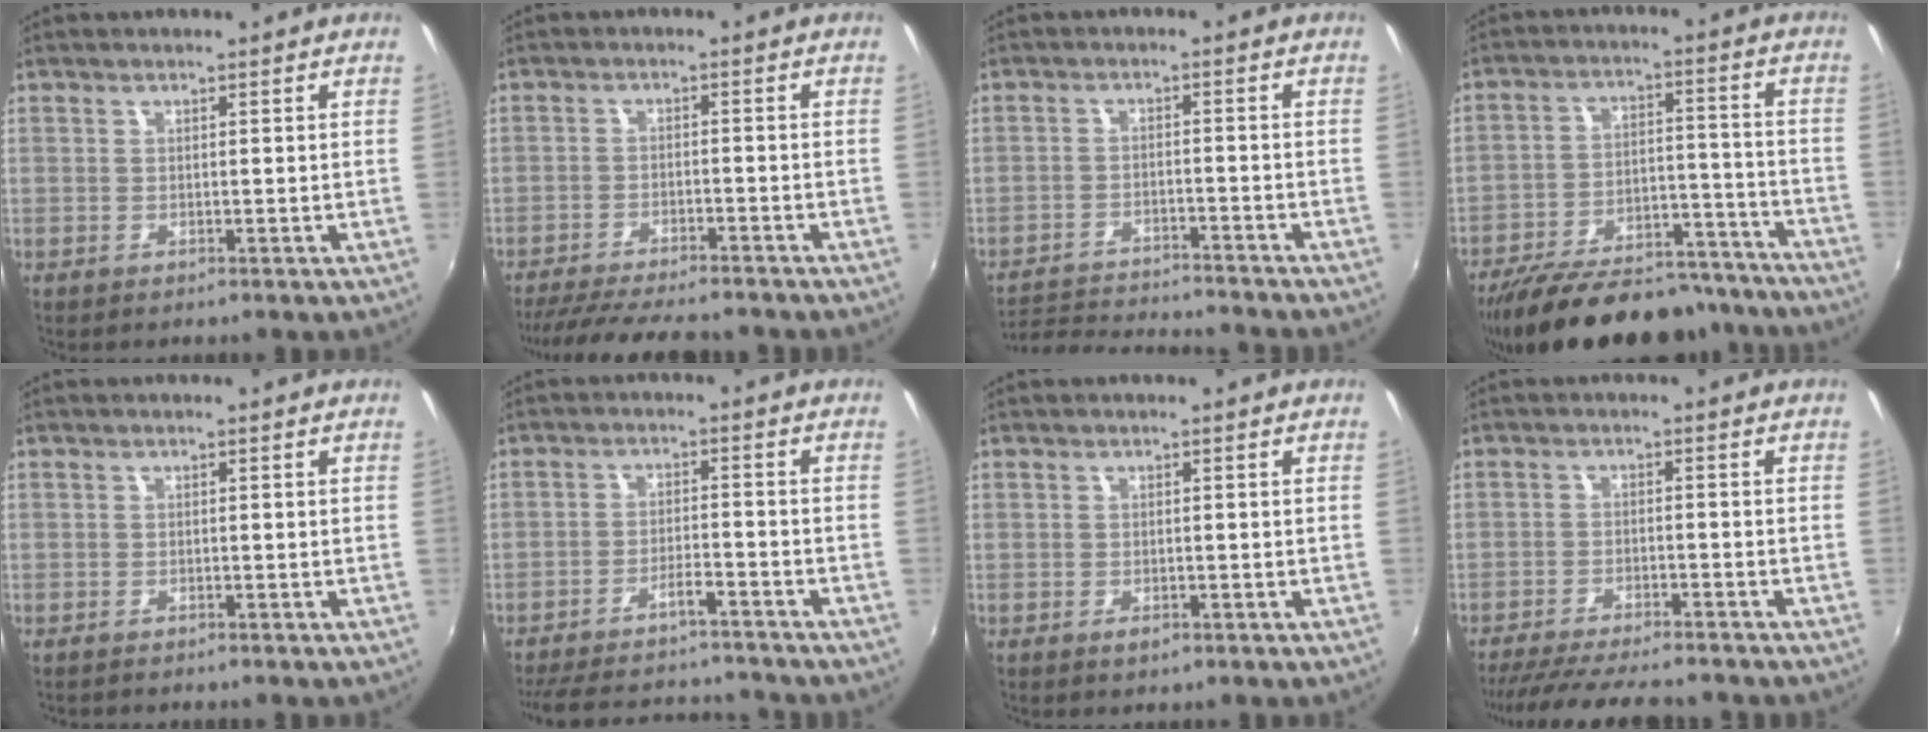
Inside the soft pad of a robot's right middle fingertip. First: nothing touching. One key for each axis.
{"total": 14.7, "fx": -12.9, "fy": 2.7, "fz": 6.6, "tx": -0.138, "ty": -0.021, "tz": -0.196}
{"total": 13.6, "fx": -12.7, "fy": 1.1, "fz": 4.7, "tx": -0.108, "ty": -0.006, "tz": -0.193}
{"total": 26.4, "fx": -22.5, "fy": 9.0, "fz": 10.4, "tx": -0.200, "ty": 0.015, "tz": -0.301}
{"total": 0.9, "fx": -0.8, "fy": 0.1, "fz": 0.1, "tx": -0.007, "ty": -0.002, "tz": -0.013}
{"total": 15.1, "fx": -13.8, "fy": 2.6, "fz": 5.4, "tx": -0.125, "ty": 0.016, "tz": -0.203}
{"total": 1.4, "fx": -0.8, "fy": 0.8, "fz": 0.8, "tx": -0.014, "ty": -0.004, "tz": -0.014}
{"total": 14.5, "fx": -12.8, "fy": 2.3, "fz": 6.6, "tx": -0.138, "ty": -0.020, "tz": -0.198}